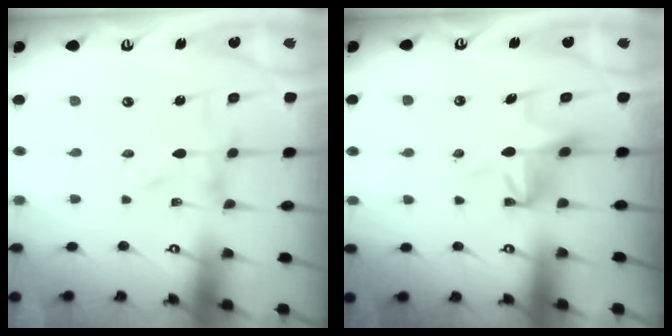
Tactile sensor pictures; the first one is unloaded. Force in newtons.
{"total": 10.4, "press": 10.4, "slide": 0.3}